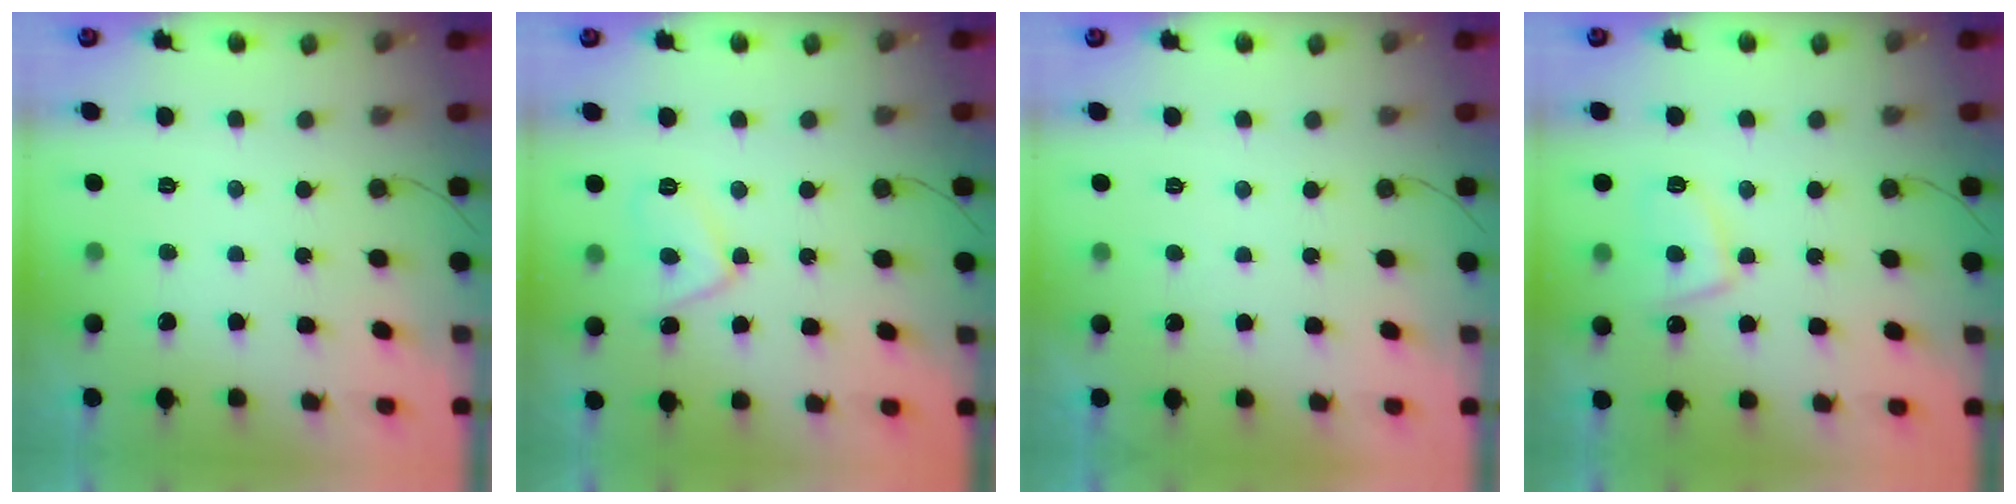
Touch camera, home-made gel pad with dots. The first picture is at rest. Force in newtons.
{"total": 7.7, "press": 7.7, "slide": 0.7}
{"total": 0.8, "press": 0.7, "slide": 0.4}
{"total": 7.3, "press": 7.2, "slide": 1.2}